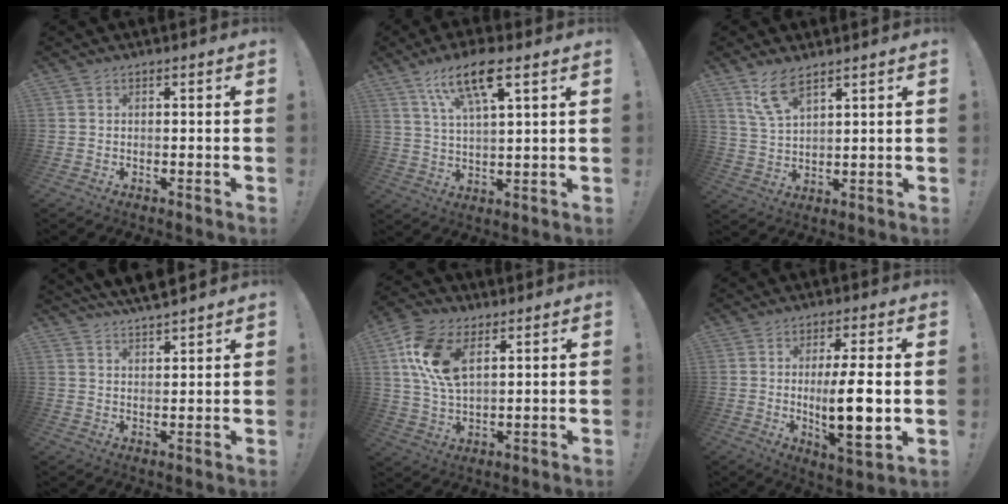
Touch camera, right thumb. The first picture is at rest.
{"total": 12.7, "force": [7.2, 3.4, 9.9], "torque": [-0.165, -0.024, 0.120]}
{"total": 8.1, "force": [6.0, 2.5, 4.9], "torque": [-0.091, -0.022, 0.112]}
{"total": 5.8, "force": [5.3, 1.0, 2.0], "torque": [-0.036, -0.036, 0.097]}
{"total": 14.1, "force": [6.2, 7.9, 9.9], "torque": [-0.205, -0.018, 0.115]}
{"total": 12.6, "force": [0.4, 2.7, 12.3], "torque": [-0.200, -0.017, -0.002]}